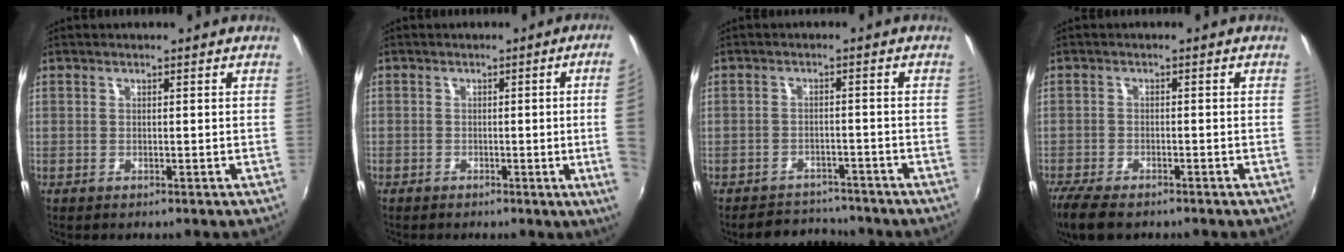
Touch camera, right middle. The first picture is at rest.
{"total": 7.6, "force": [-0.4, -1.3, 7.5], "torque": [-0.086, -0.008, -0.003]}
{"total": 6.9, "force": [-6.4, 2.6, 0.9], "torque": [-0.030, 0.011, -0.089]}
{"total": 7.1, "force": [-5.7, 2.2, 3.8], "torque": [-0.101, -0.031, -0.106]}